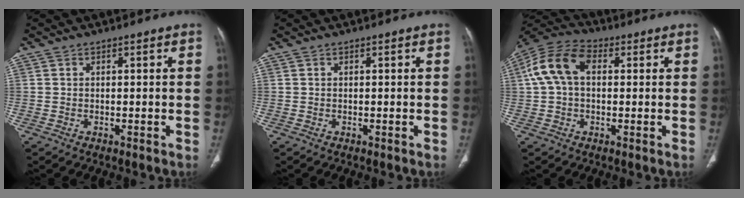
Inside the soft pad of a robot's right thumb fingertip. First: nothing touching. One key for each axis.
{"total": 0.0}
{"total": 10.9, "fx": 1.9, "fy": 7.1, "fz": 8.1, "tx": -0.164, "ty": 0.036, "tz": 0.028}